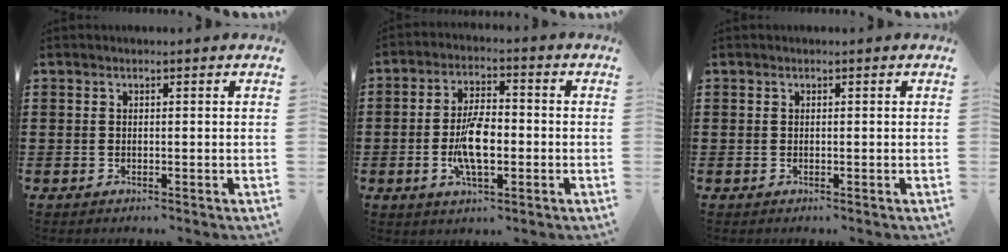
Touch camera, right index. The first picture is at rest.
{"total": 8.3, "force": [-1.7, 3.5, 7.3], "torque": [-0.157, -0.003, -0.036]}
{"total": 0.0}